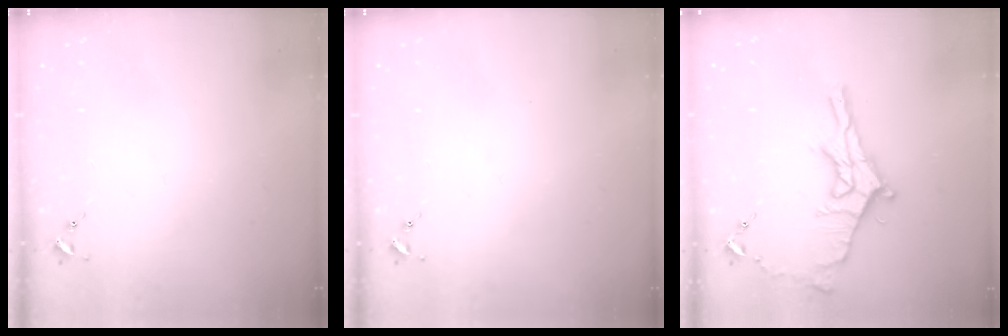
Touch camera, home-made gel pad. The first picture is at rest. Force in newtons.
{"total": 0.0}
{"total": 13.4, "press": 13.4, "slide": 0.6}